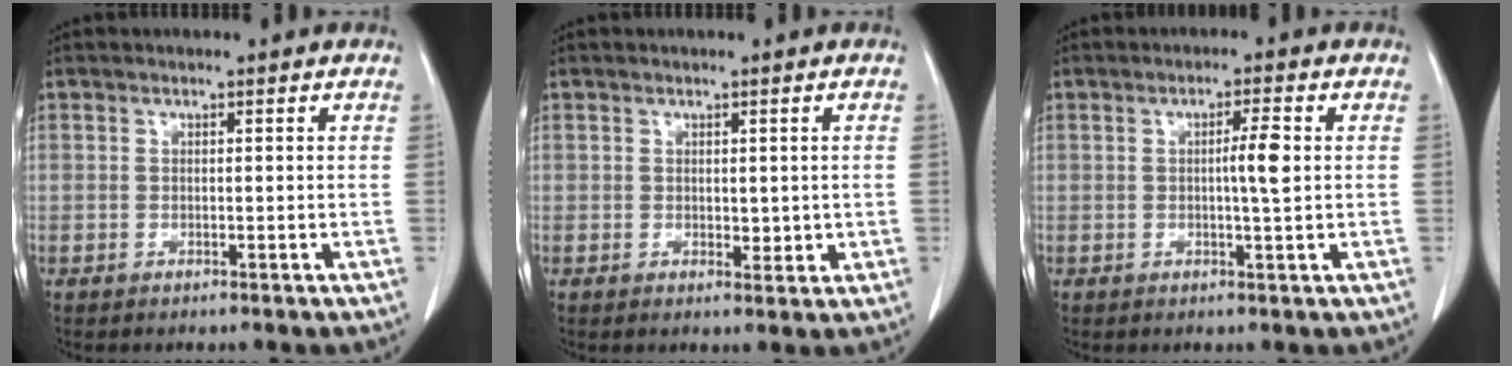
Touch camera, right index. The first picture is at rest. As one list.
[{"total": 1.9, "force": [0.1, 1.1, 1.6], "torque": [-0.017, -0.005, 0.006]}, {"total": 3.6, "force": [0.2, -0.1, 3.6], "torque": [-0.059, -0.002, 0.003]}]